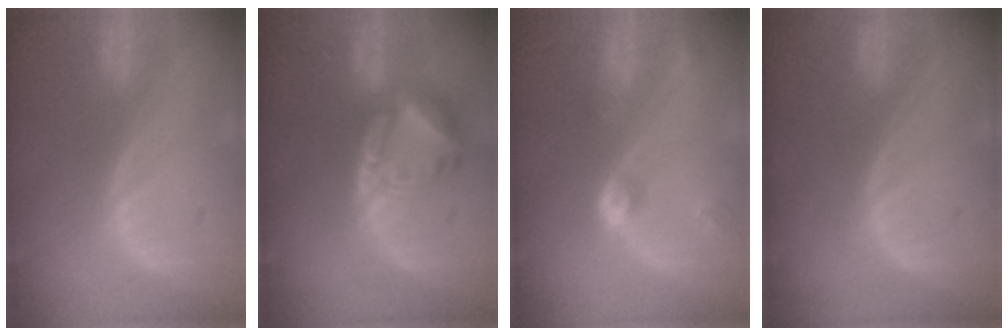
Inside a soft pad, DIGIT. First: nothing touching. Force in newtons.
{"total": 8.2, "press": 7.1, "slide": 4.1}
{"total": 4.8, "press": 4.4, "slide": 2.0}
{"total": 0.0}